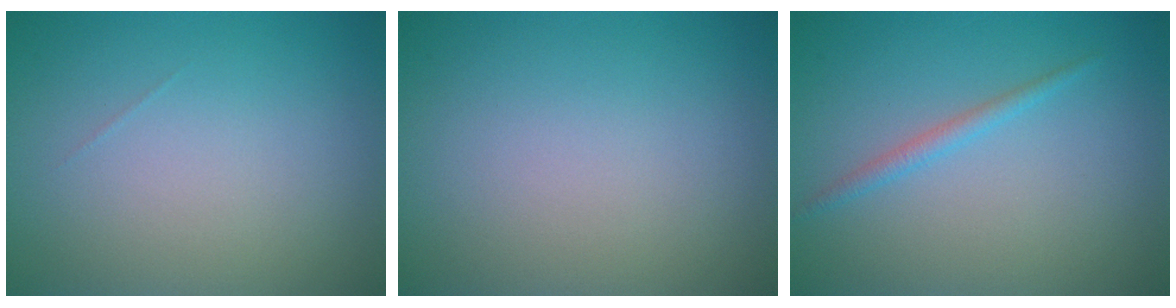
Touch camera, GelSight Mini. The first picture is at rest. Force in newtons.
{"total": 0.0}
{"total": 1.3, "press": 1.3, "slide": 0.1}